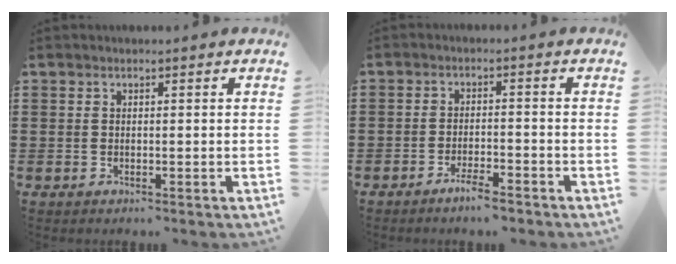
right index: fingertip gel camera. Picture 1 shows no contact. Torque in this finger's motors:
{"motor_torque": [2.14, 0.00, -0.19, -0.08]}